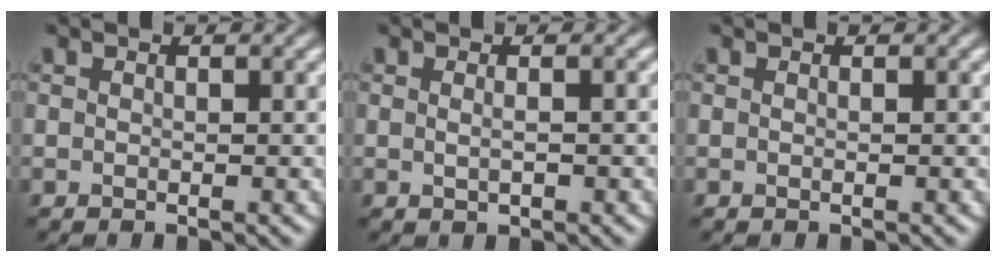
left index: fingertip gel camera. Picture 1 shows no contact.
{"total": 1.1, "force": [0.2, 0.3, 1.1], "torque": [-0.016, -0.006, 0.001]}
{"total": 0.0}